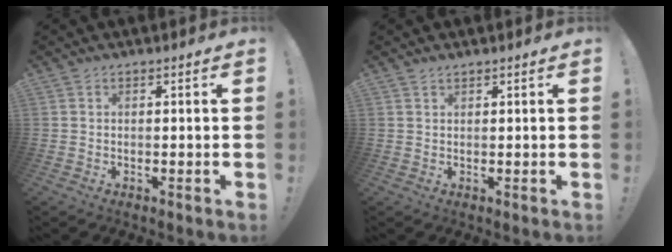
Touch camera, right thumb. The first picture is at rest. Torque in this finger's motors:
{"motor_torque": [0.06, -0.56, -0.38, 0.32, 0.00]}